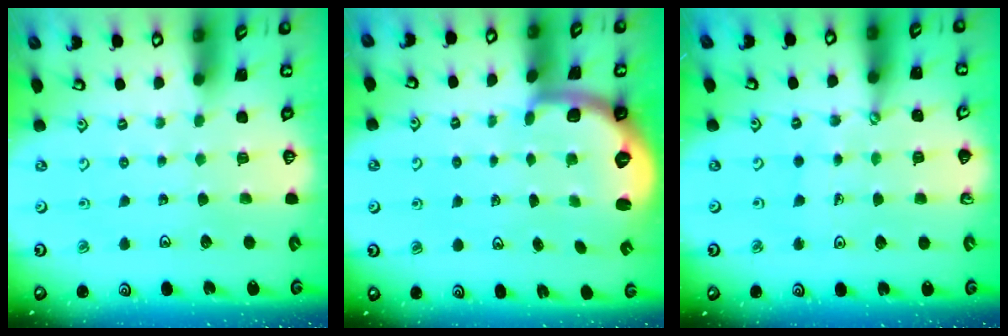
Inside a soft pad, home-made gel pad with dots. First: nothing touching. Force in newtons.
{"total": 1.8, "press": 1.8, "slide": 0.5}
{"total": 1.0, "press": 1.0, "slide": 0.2}